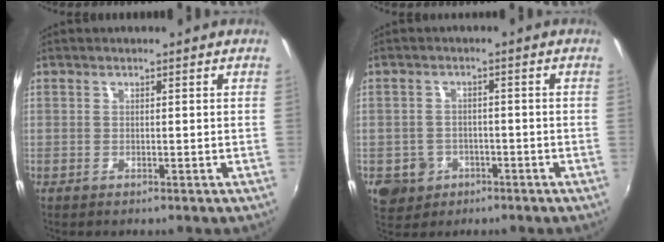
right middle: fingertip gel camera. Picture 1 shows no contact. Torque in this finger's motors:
{"motor_torque": [0.35, -0.38, 0.03, 0.02]}